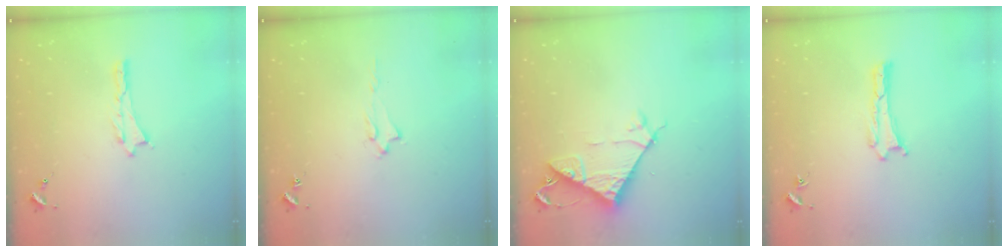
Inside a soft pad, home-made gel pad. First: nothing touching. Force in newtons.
{"total": 1.7, "press": 1.6, "slide": 0.2}
{"total": 7.0, "press": 7.0, "slide": 0.7}
{"total": 0.0}